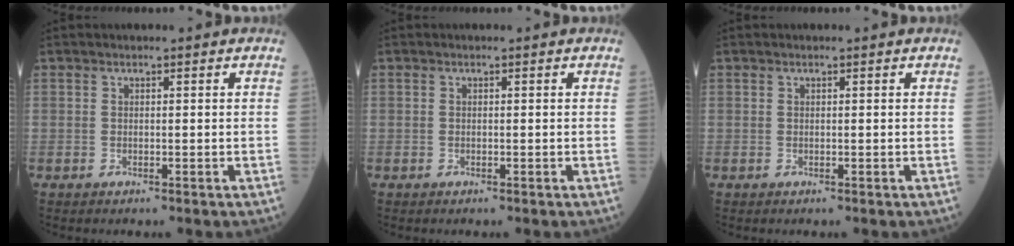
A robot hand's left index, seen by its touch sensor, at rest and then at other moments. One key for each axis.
{"total": 0.0}
{"total": 0.0}